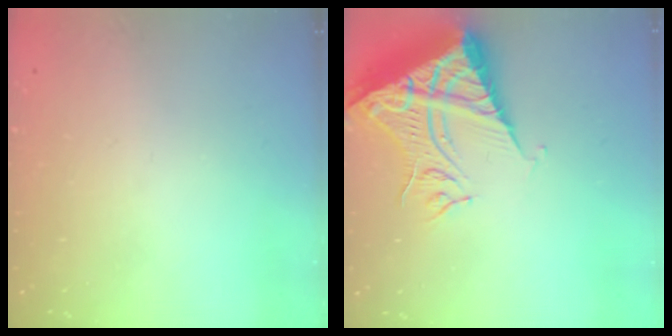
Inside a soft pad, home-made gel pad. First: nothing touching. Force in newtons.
{"total": 12.5, "press": 12.5, "slide": 1.2}